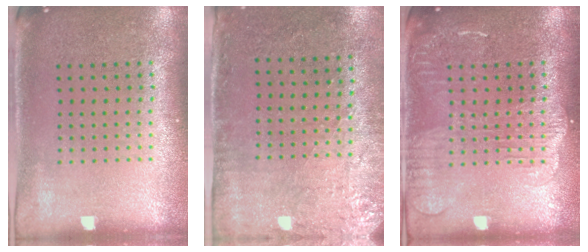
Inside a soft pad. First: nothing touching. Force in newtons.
{"total": 2.9, "press": 2.3, "slide": 1.7}
{"total": 2.8, "press": 2.7, "slide": 0.4}